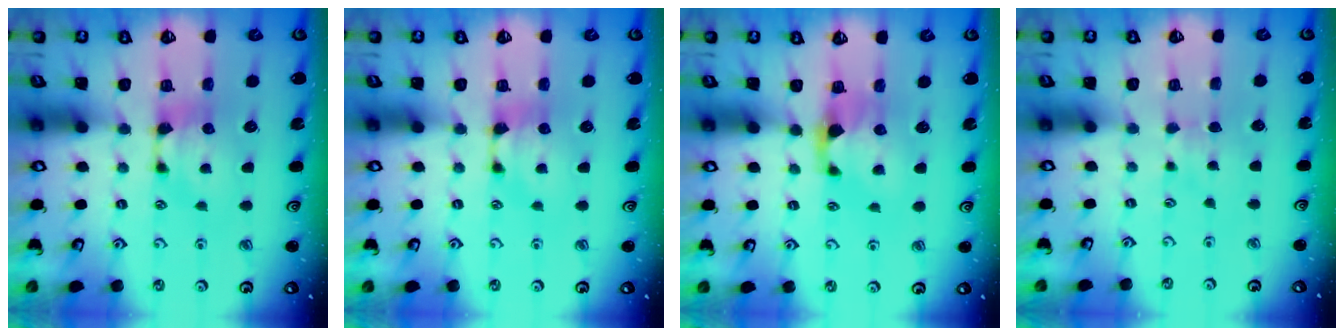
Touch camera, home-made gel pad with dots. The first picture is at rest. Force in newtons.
{"total": 0.0}
{"total": 1.3, "press": 0.6, "slide": 1.2}
{"total": 2.5, "press": 2.5, "slide": 0.5}